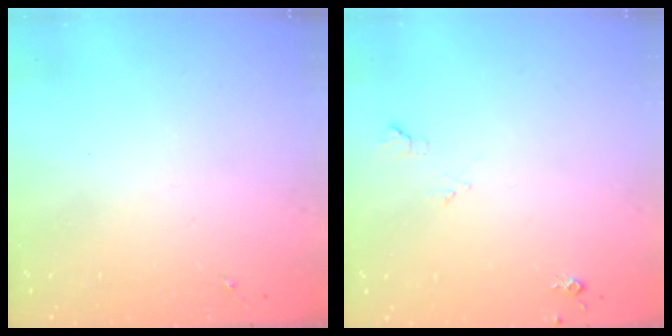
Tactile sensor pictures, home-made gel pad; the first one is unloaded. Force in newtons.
{"total": 5.1, "press": 5.1, "slide": 0.8}